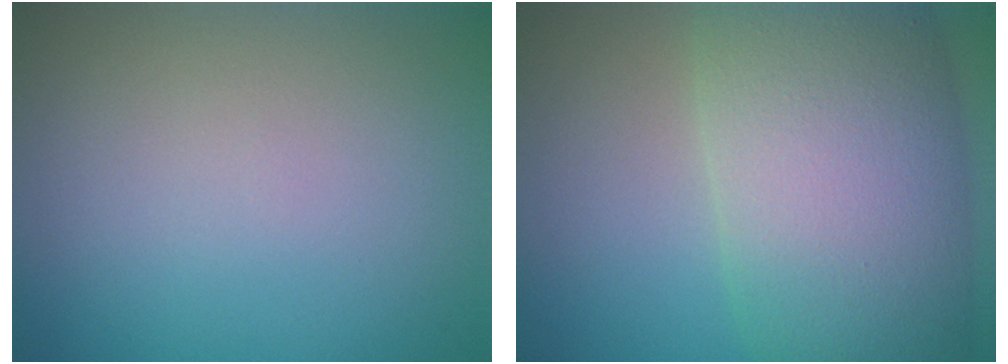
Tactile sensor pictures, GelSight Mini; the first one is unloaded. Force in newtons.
{"total": 12.4, "press": 12.4, "slide": 0.5}